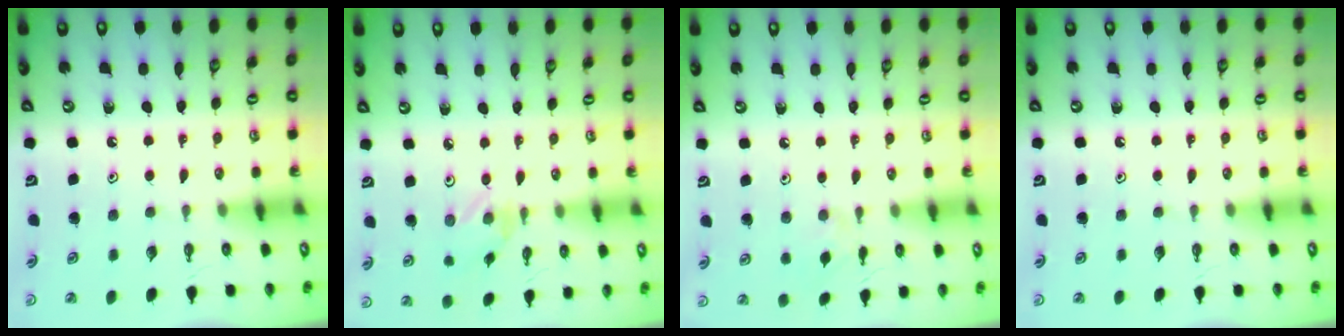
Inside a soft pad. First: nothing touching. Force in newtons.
{"total": 1.3, "press": 1.3, "slide": 0.1}
{"total": 1.9, "press": 1.9, "slide": 0.5}
{"total": 0.0}